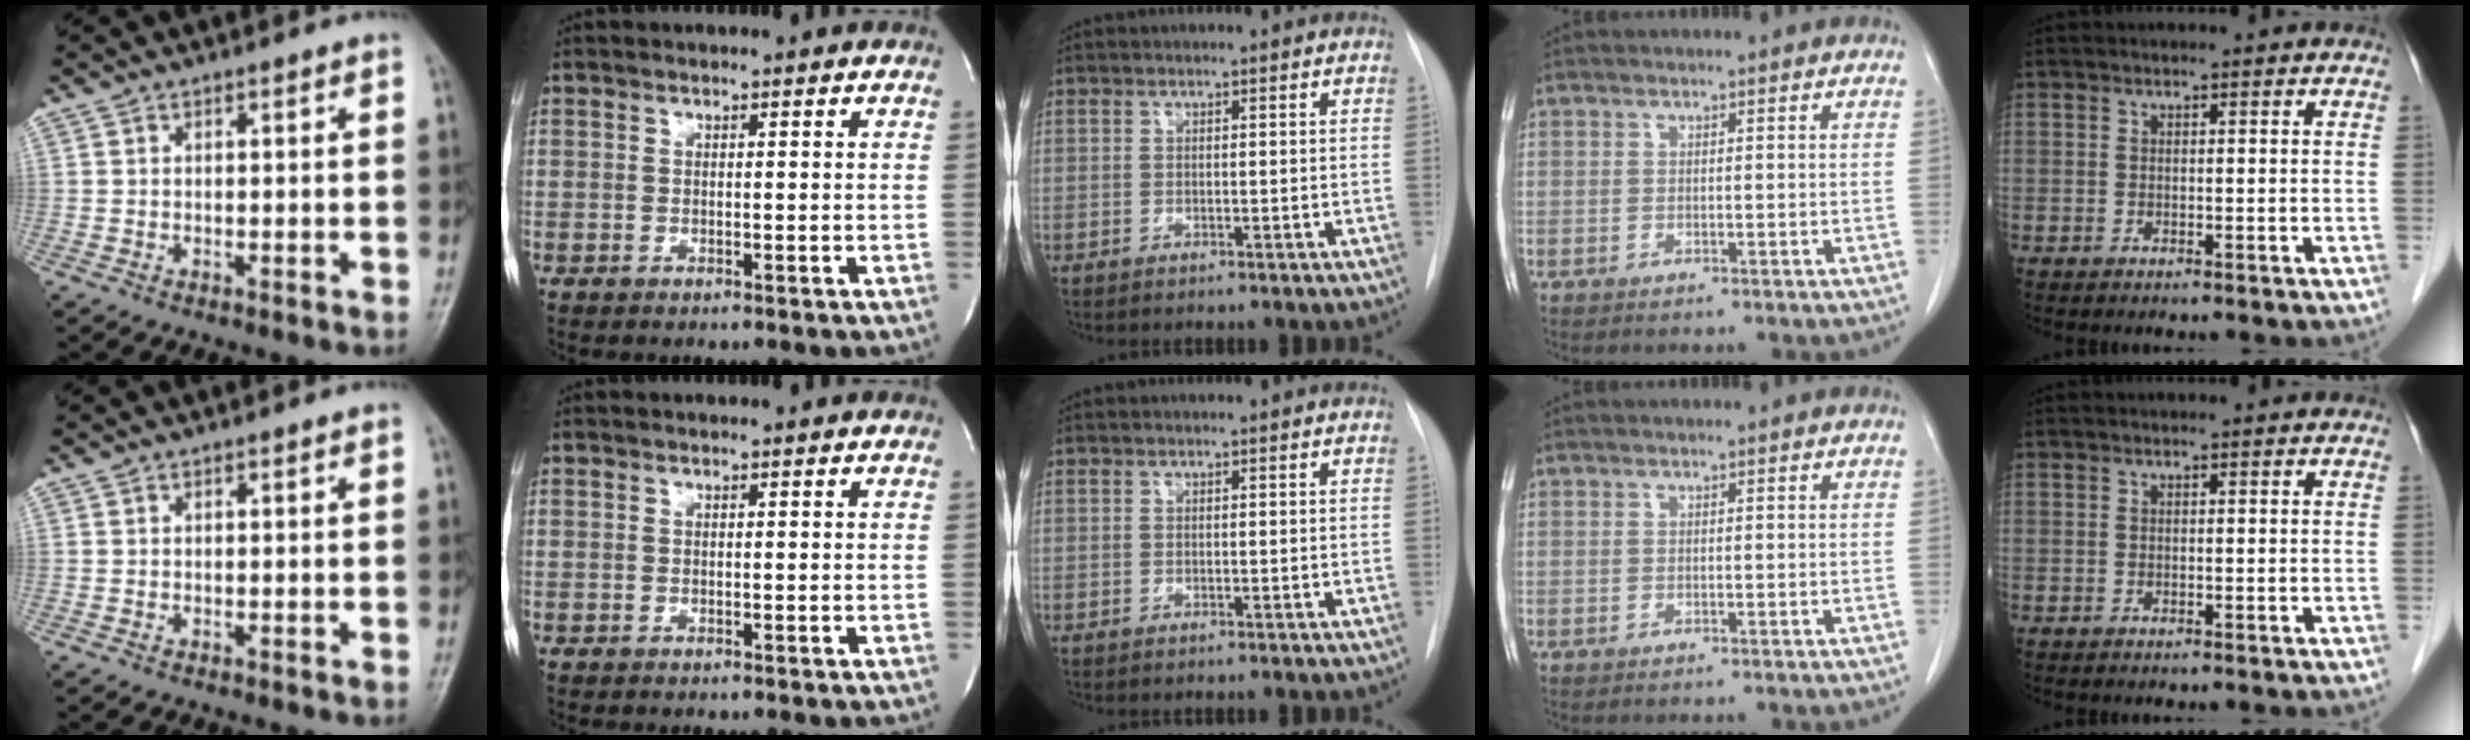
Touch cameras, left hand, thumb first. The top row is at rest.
{}